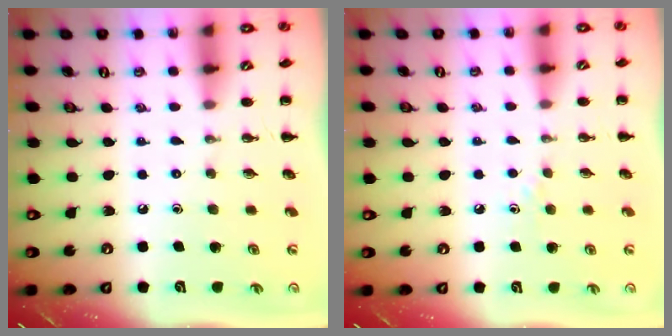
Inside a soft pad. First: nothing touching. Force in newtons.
{"total": 3.0, "press": 2.7, "slide": 1.2}